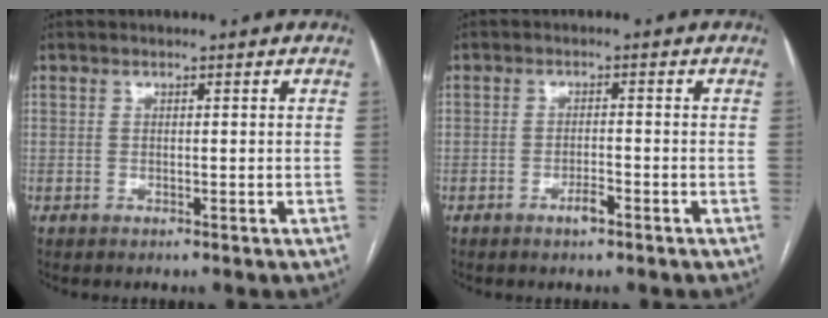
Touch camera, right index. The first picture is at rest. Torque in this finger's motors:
{"motor_torque": [-0.09, 0.18, 0.02, 0.01]}